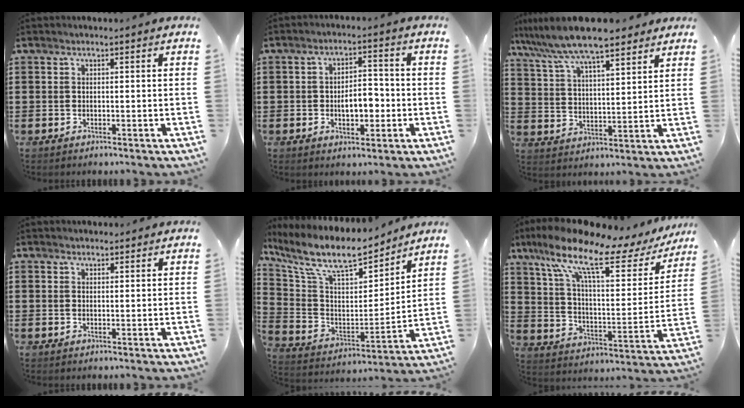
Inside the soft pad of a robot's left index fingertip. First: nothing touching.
{"total": 5.7, "force": [-1.2, 3.0, 4.7], "torque": [-0.071, 0.003, -0.027]}
{"total": 9.2, "force": [7.9, 1.1, 4.6], "torque": [-0.117, -0.028, 0.140]}
{"total": 1.2, "force": [1.1, 0.4, 0.1], "torque": [-0.004, 0.002, 0.023]}
{"total": 11.4, "force": [9.0, 3.2, 6.2], "torque": [-0.149, -0.050, 0.154]}
{"total": 15.8, "force": [9.7, 4.2, 11.7], "torque": [-0.248, -0.037, 0.156]}